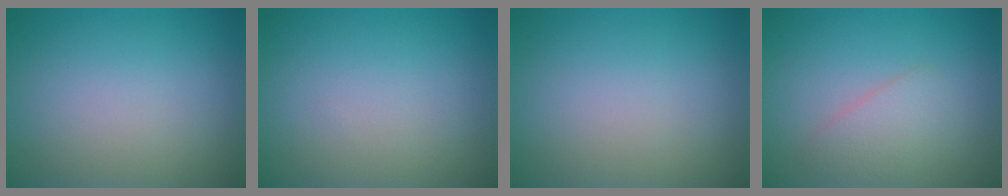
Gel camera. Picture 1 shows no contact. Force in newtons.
{"total": 0.0}
{"total": 0.0}
{"total": 2.3, "press": 2.3, "slide": 0.1}